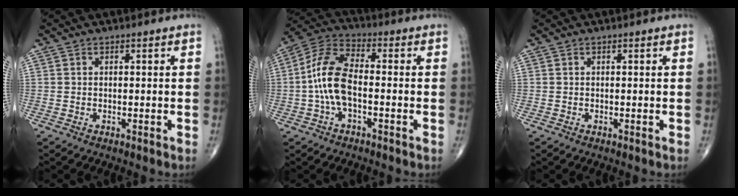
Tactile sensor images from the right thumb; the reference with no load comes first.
{"total": 10.2, "force": [-1.5, 4.9, 8.8], "torque": [-0.187, 0.037, -0.037]}
{"total": 0.0}